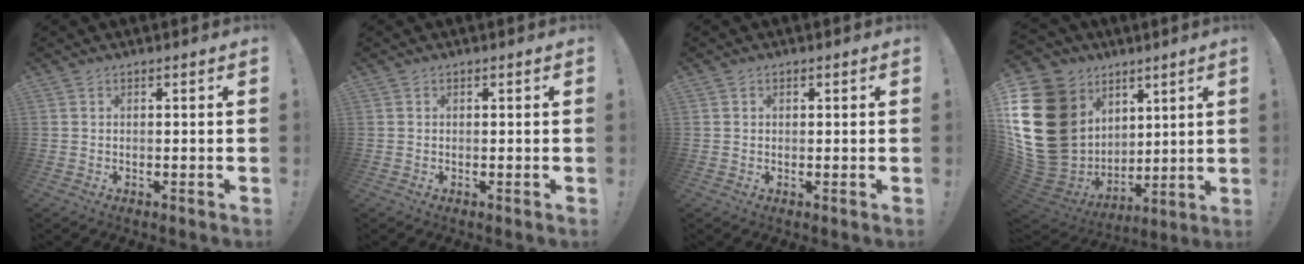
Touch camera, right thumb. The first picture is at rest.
{"total": 0.0}
{"total": 0.7, "force": [0.3, 0.6, 0.1], "torque": [-0.003, 0.003, 0.005]}
{"total": 27.5, "force": [5.2, 21.9, 15.8], "torque": [-0.296, -0.049, 0.166]}